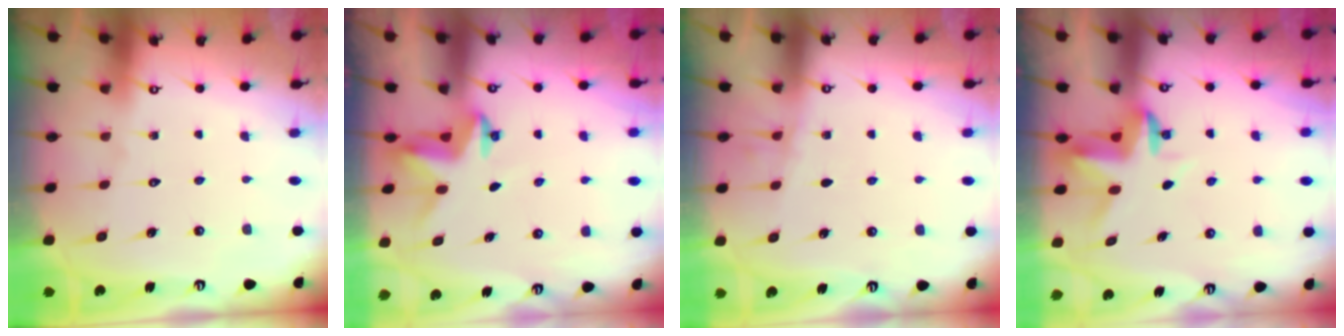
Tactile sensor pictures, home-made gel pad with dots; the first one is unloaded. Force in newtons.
{"total": 2.9, "press": 2.9, "slide": 0.1}
{"total": 1.8, "press": 1.7, "slide": 0.3}
{"total": 3.5, "press": 3.5, "slide": 0.2}